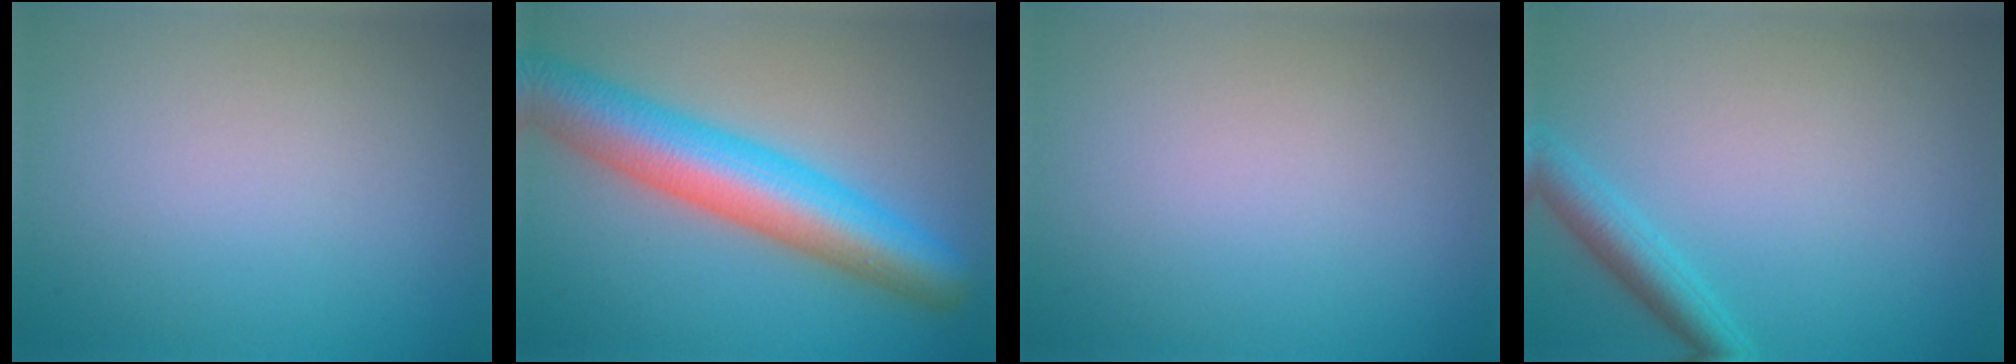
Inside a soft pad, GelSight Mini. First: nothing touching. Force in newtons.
{"total": 9.6, "press": 9.5, "slide": 0.4}
{"total": 0.0}
{"total": 2.7, "press": 2.7, "slide": 0.1}